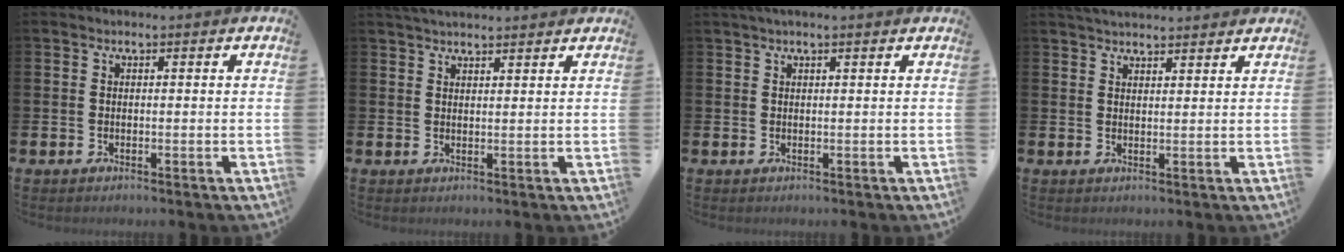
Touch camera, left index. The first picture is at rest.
{"total": 2.8, "force": [2.7, 0.3, 0.5], "torque": [-0.014, -0.005, 0.050]}
{"total": 1.2, "force": [1.0, 0.0, 0.7], "torque": [-0.012, 0.001, 0.017]}
{"total": 3.1, "force": [3.0, 0.3, 0.3], "torque": [-0.012, -0.009, 0.056]}